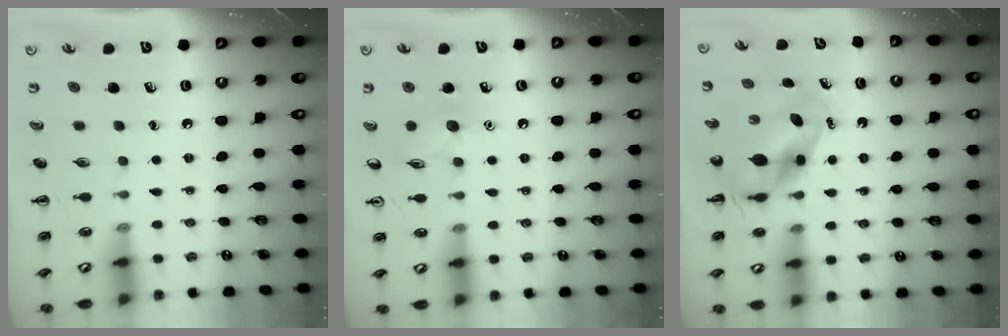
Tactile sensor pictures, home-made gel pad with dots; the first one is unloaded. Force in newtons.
{"total": 7.2, "press": 7.2, "slide": 1.0}
{"total": 6.3, "press": 6.2, "slide": 1.1}